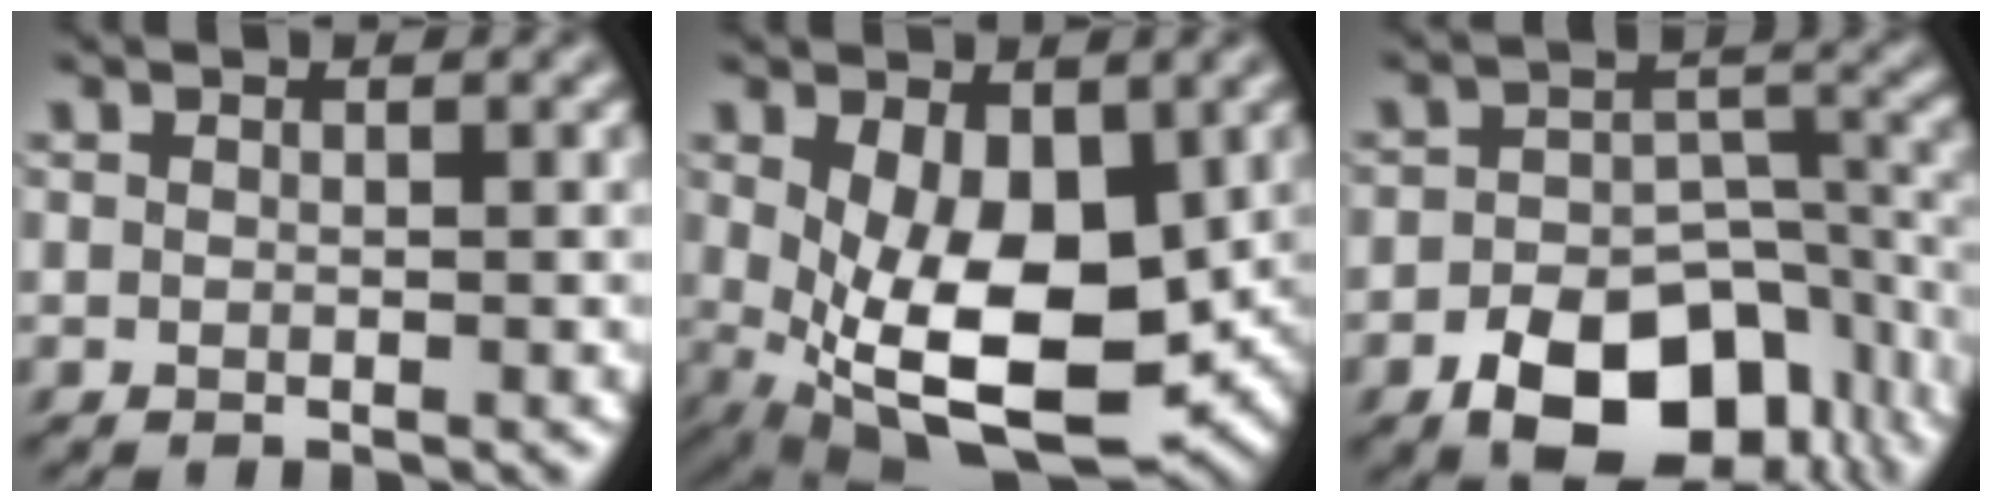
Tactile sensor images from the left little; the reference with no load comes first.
{"total": 9.5, "force": [-0.6, 5.1, 8.0], "torque": [-0.147, -0.023, 0.005]}
{"total": 10.9, "force": [-6.0, 6.4, 6.6], "torque": [-0.101, -0.015, -0.091]}